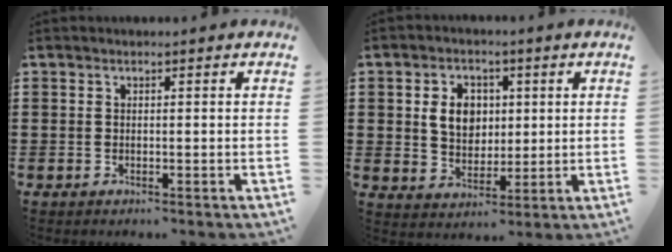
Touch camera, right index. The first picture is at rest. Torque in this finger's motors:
{"motor_torque": [0.96, -0.63, 0.30, 0.15]}